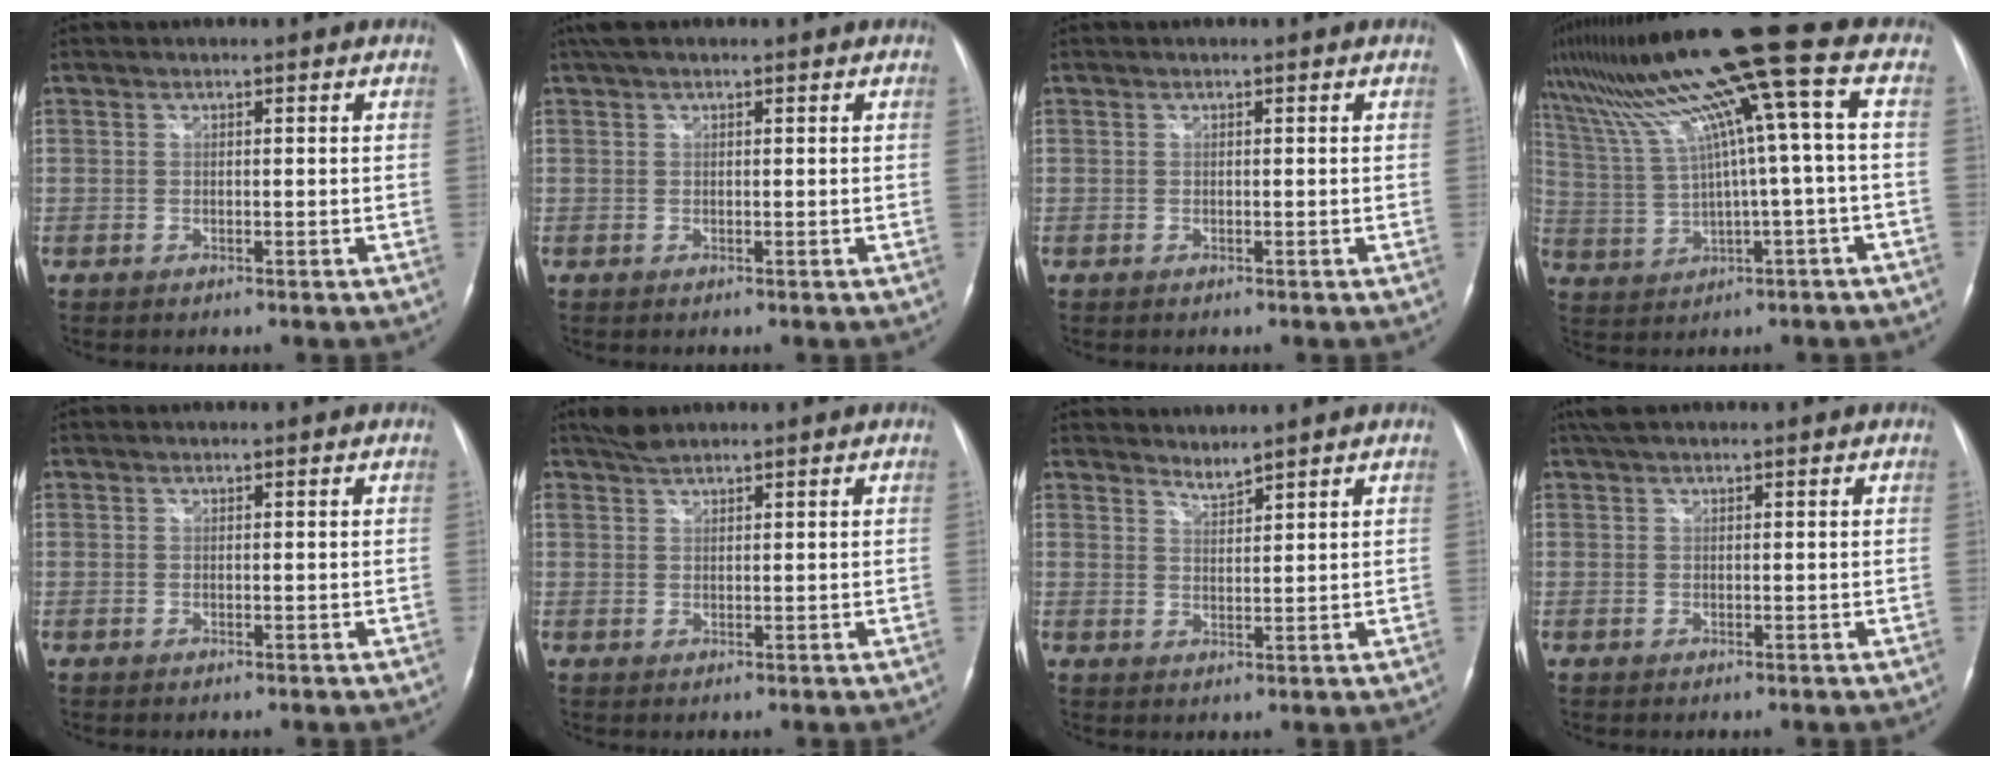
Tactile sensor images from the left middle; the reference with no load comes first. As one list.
[{"total": 3.1, "force": [2.2, 0.9, 2.0], "torque": [-0.041, 0.033, 0.040]}, {"total": 0.0}, {"total": 14.8, "force": [6.0, -1.3, 13.5], "torque": [-0.235, 0.041, 0.111]}, {"total": 0.0}, {"total": 2.5, "force": [2.3, 0.5, 0.9], "torque": [-0.023, 0.011, 0.046]}, {"total": 2.0, "force": [2.0, -0.3, 0.0], "torque": [-0.001, -0.003, 0.041]}, {"total": 3.0, "force": [2.3, 0.7, 1.8], "torque": [-0.035, 0.029, 0.043]}]